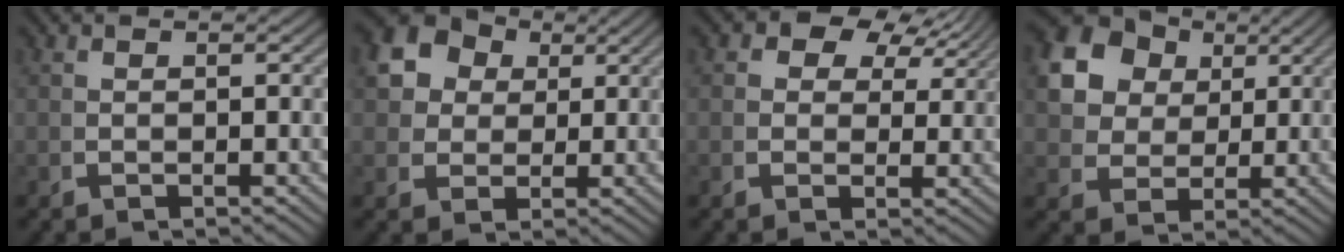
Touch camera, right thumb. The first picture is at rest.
{"total": 10.3, "force": [3.8, 8.2, 5.1], "torque": [-0.115, -0.003, 0.063]}
{"total": 4.8, "force": [2.7, 2.9, 2.8], "torque": [-0.045, 0.007, 0.040]}
{"total": 11.4, "force": [4.1, 8.8, 5.9], "torque": [-0.138, -0.007, 0.072]}